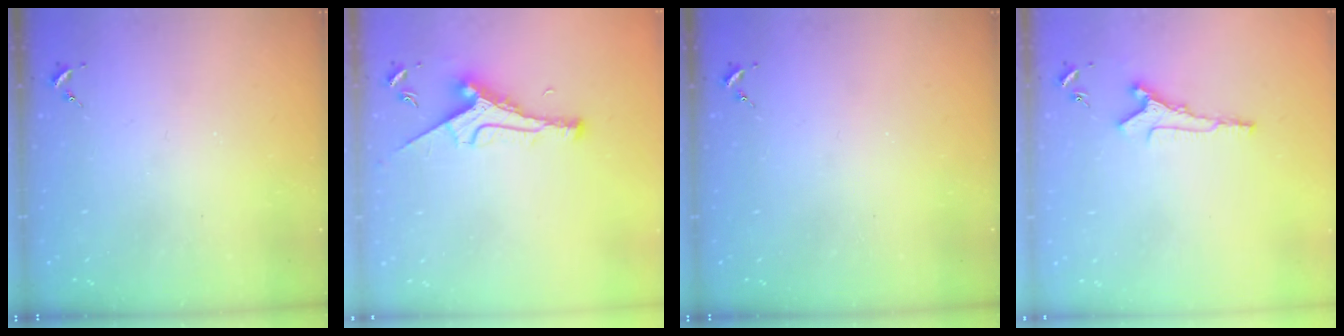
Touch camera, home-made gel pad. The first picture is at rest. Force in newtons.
{"total": 9.2, "press": 9.2, "slide": 0.9}
{"total": 0.0}
{"total": 7.7, "press": 7.7, "slide": 0.6}